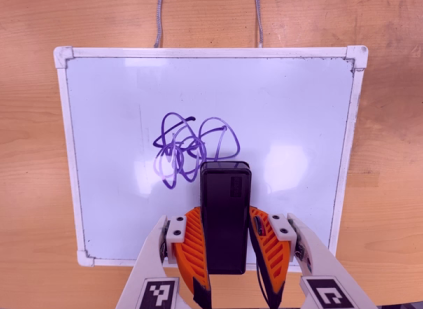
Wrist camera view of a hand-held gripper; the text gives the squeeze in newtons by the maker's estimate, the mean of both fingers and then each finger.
{"total": 4.5, "left": 2.9, "right": 6.0}